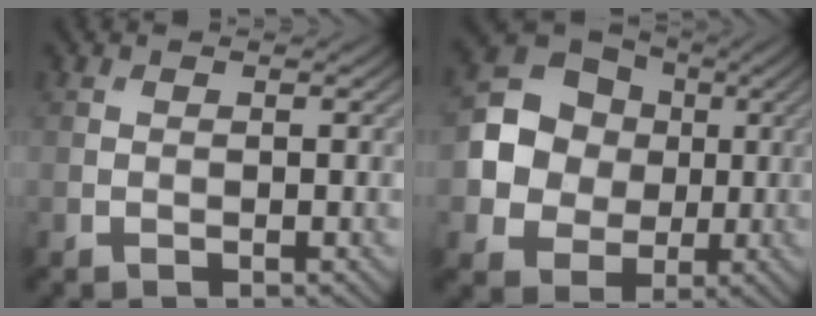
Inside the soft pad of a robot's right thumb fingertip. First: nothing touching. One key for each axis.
{"total": 11.6, "fx": 0.7, "fy": 10.4, "fz": 5.1, "tx": -0.133, "ty": 0.016, "tz": 0.006}